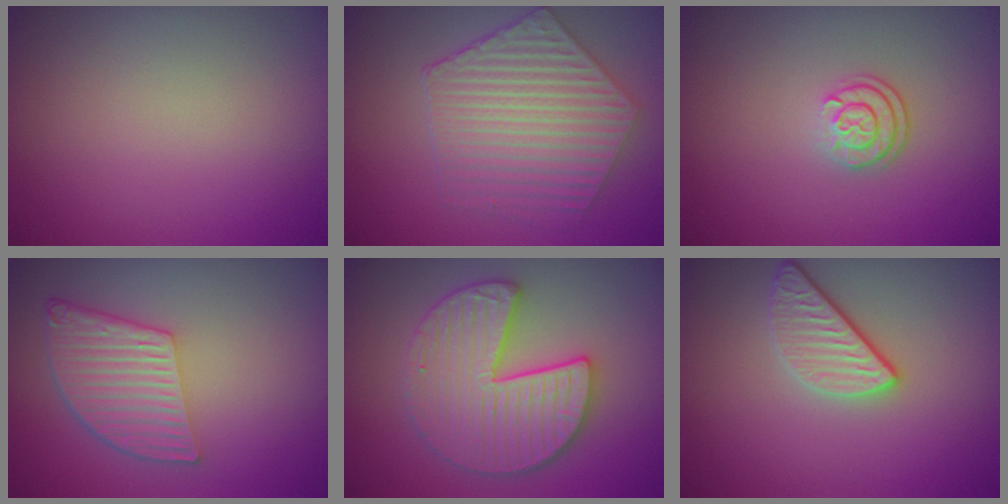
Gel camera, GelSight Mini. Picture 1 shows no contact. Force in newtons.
{"total": 5.8, "press": 4.7, "slide": 3.4}
{"total": 2.2, "press": 1.8, "slide": 1.3}
{"total": 5.5, "press": 4.0, "slide": 3.7}
{"total": 6.1, "press": 6.0, "slide": 1.0}
{"total": 2.9, "press": 2.3, "slide": 1.7}